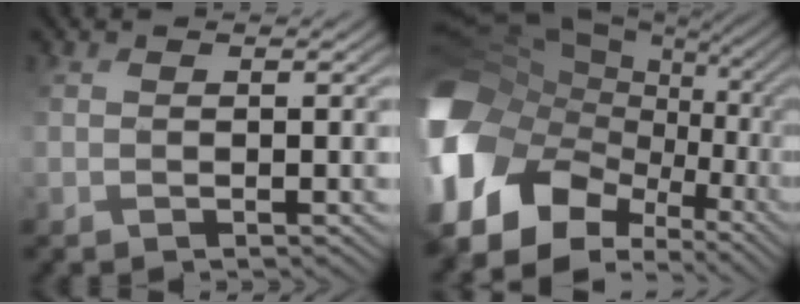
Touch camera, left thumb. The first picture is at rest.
{"total": 20.4, "force": [-4.2, 15.2, 13.0], "torque": [-0.333, -0.023, -0.072]}